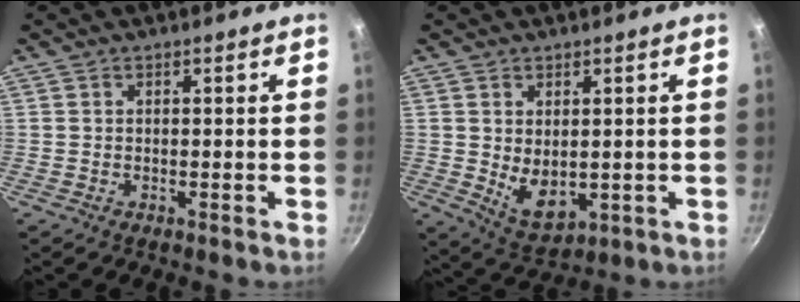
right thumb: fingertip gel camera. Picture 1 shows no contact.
{"total": 7.1, "force": [0.5, 4.5, 5.5], "torque": [-0.079, -0.022, 0.027]}